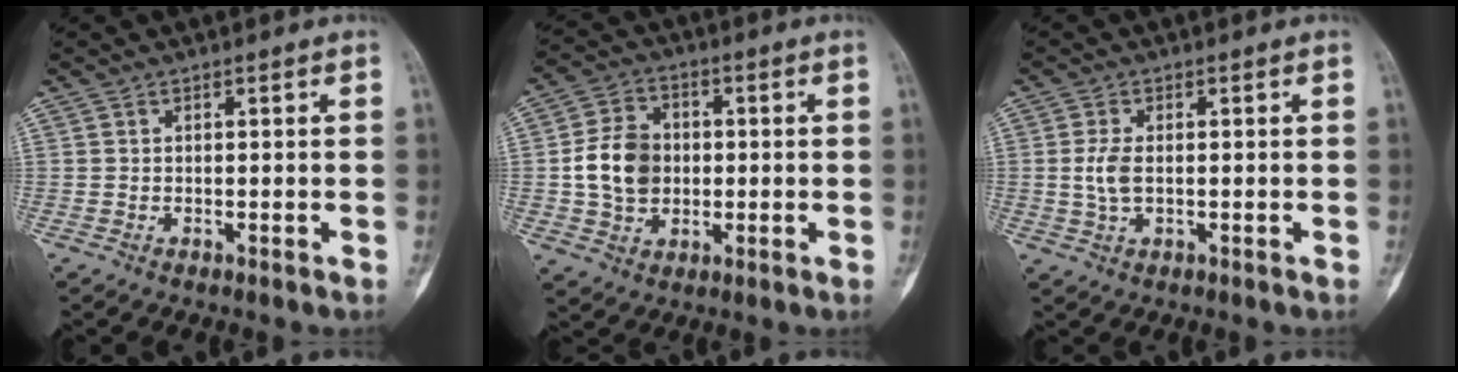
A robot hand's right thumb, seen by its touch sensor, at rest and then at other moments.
{"total": 10.5, "force": [-0.2, 8.3, 6.4], "torque": [-0.094, 0.011, -0.005]}
{"total": 4.0, "force": [-0.1, 2.1, 3.4], "torque": [-0.080, 0.001, -0.001]}